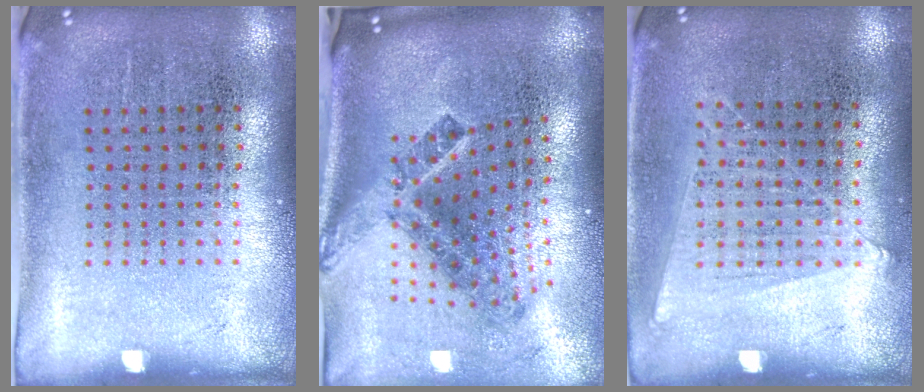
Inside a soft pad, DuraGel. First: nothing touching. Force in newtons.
{"total": 2.7, "press": 1.6, "slide": 2.1}
{"total": 1.1, "press": 1.0, "slide": 0.5}